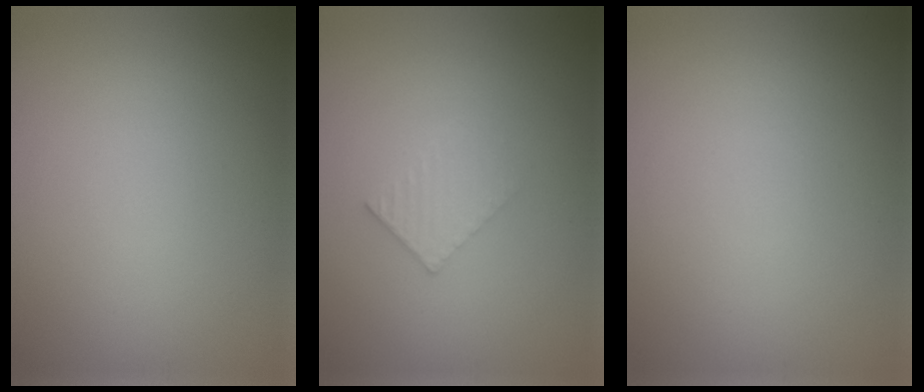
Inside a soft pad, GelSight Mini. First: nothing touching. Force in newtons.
{"total": 1.9, "press": 1.9, "slide": 0.2}
{"total": 0.0}